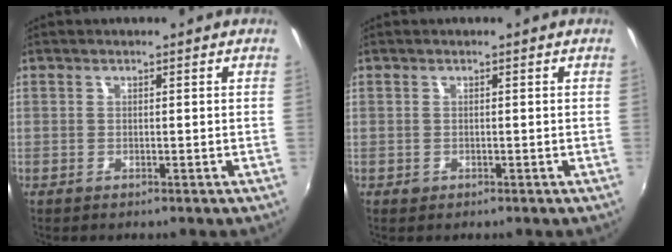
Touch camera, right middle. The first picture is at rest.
{"total": 0.7, "force": [-0.3, 0.6, 0.1], "torque": [-0.001, -0.003, -0.004]}